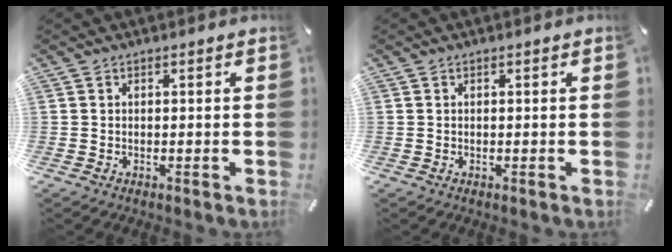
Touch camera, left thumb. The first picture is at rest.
{"total": 0.0}